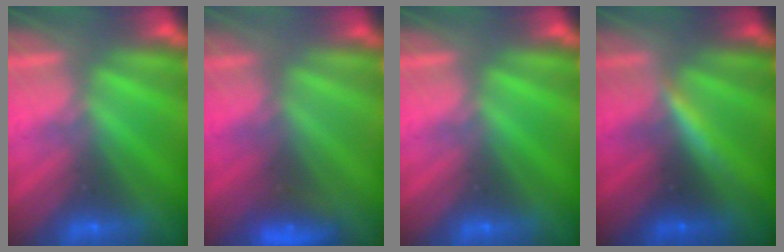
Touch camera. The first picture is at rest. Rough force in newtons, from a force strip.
{"total": 3.0}
{"total": 0.0}
{"total": 3.3}